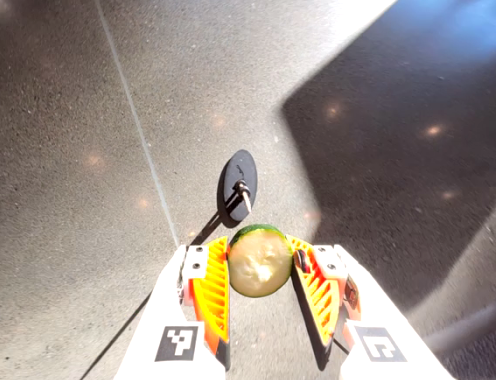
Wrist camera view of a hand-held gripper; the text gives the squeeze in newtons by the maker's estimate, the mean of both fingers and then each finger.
{"total": 10.9, "left": 10.9, "right": 10.9}